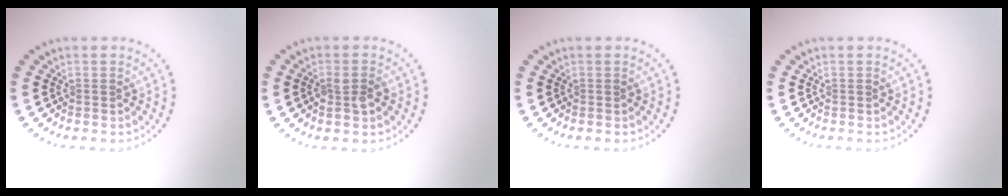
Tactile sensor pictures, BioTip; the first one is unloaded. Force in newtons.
{"total": 1.7, "press": 1.7, "slide": 0.3}
{"total": 0.0}
{"total": 0.0}